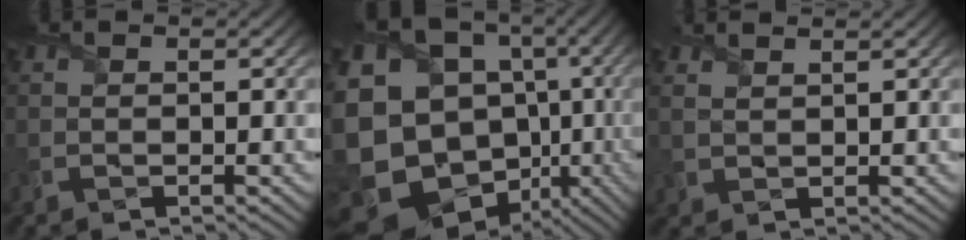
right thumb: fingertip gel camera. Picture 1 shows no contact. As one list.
[{"total": 19.5, "force": [-2.4, 16.4, 10.2], "torque": [-0.277, -0.040, -0.009]}, {"total": 2.0, "force": [1.8, 0.4, 0.8], "torque": [-0.017, -0.003, 0.042]}]